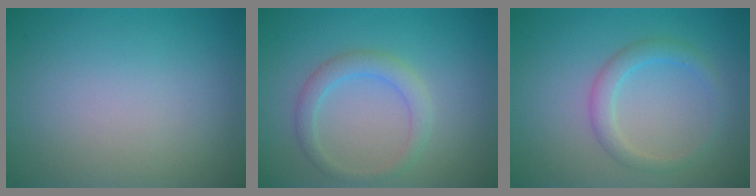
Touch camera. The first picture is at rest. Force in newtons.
{"total": 2.4, "press": 2.4, "slide": 0.1}
{"total": 2.2, "press": 2.2, "slide": 0.1}